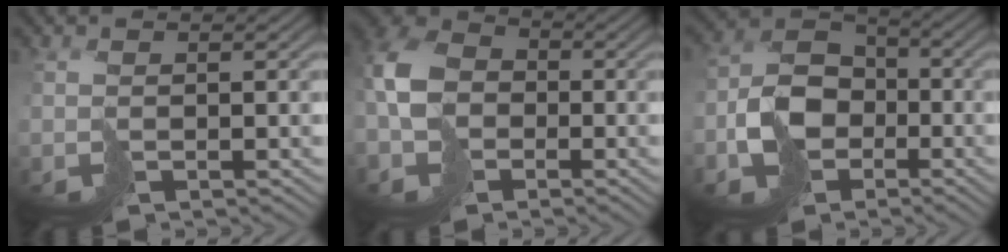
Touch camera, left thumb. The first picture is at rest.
{"total": 8.9, "force": [-2.4, 7.0, 4.9], "torque": [-0.142, -0.019, -0.050]}
{"total": 8.4, "force": [-3.4, 6.6, 4.0], "torque": [-0.092, -0.016, -0.071]}